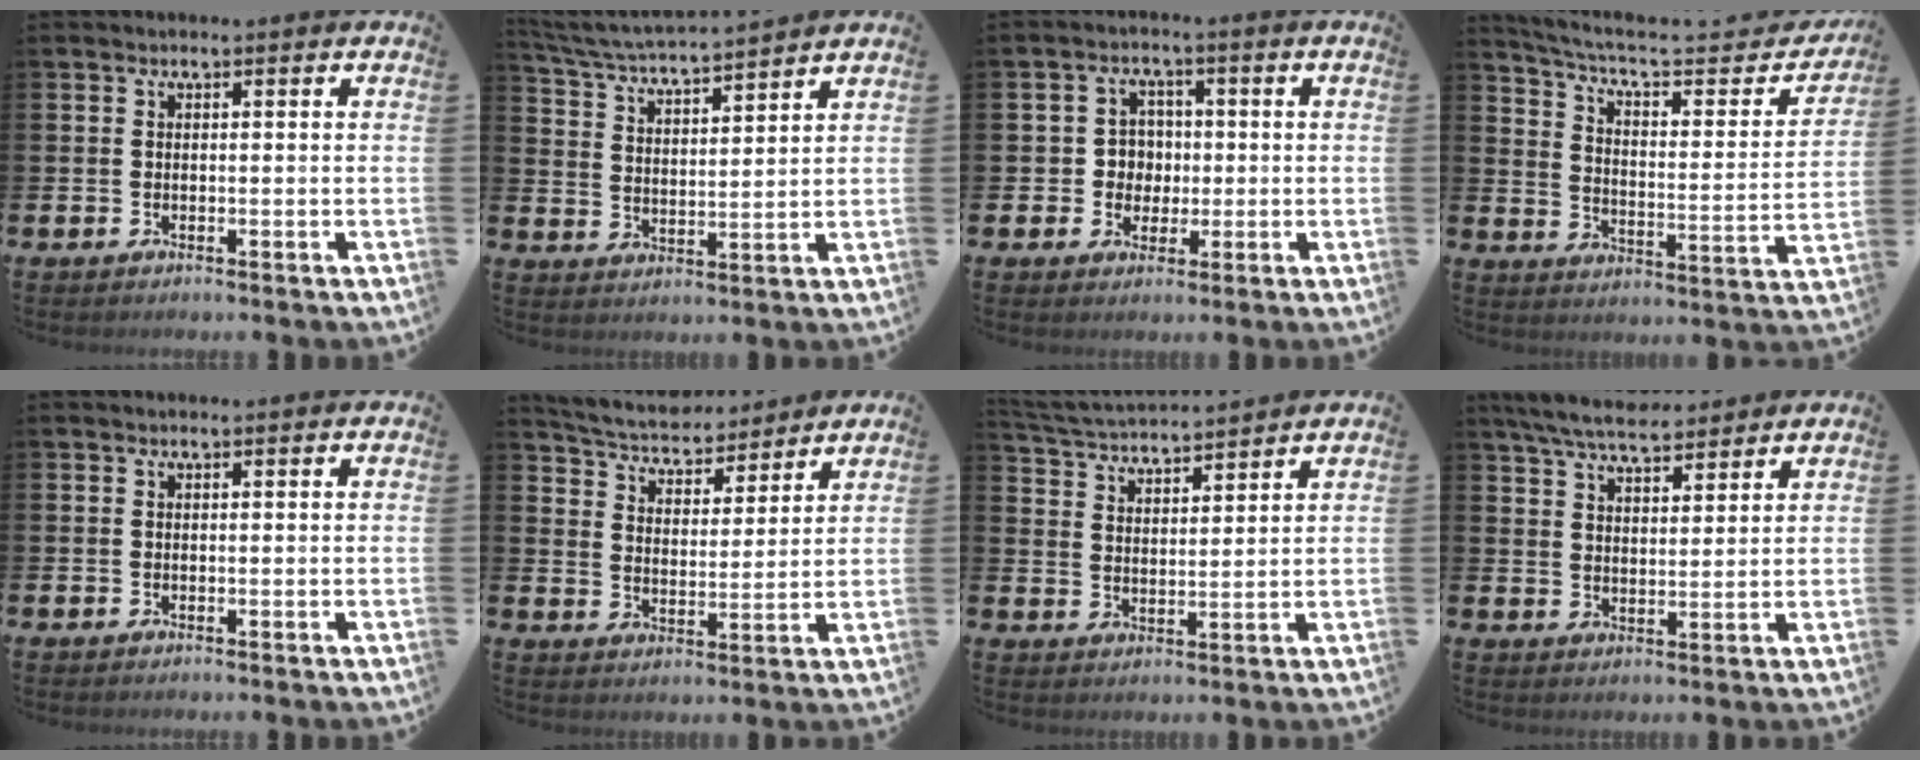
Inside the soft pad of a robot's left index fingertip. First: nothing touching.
{"total": 4.6, "force": [4.6, -0.3, 0.8], "torque": [-0.040, -0.039, 0.076]}
{"total": 3.7, "force": [0.4, 3.6, 0.7], "torque": [-0.017, 0.005, -0.002]}
{"total": 6.1, "force": [5.1, 1.4, 3.0], "torque": [-0.084, -0.037, 0.078]}
{"total": 0.0}
{"total": 5.2, "force": [5.0, 1.4, 0.5], "torque": [-0.042, -0.038, 0.084]}
{"total": 4.1, "force": [4.1, 0.3, 0.2], "torque": [-0.026, -0.030, 0.071]}
{"total": 6.8, "force": [6.4, 1.3, 2.0], "torque": [-0.056, -0.021, 0.115]}